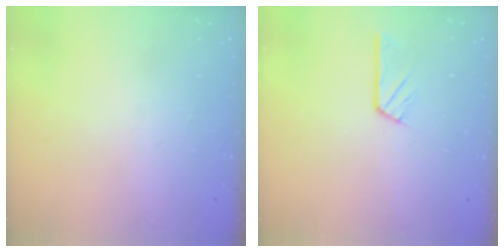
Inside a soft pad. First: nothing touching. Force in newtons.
{"total": 3.5, "press": 3.5, "slide": 0.2}